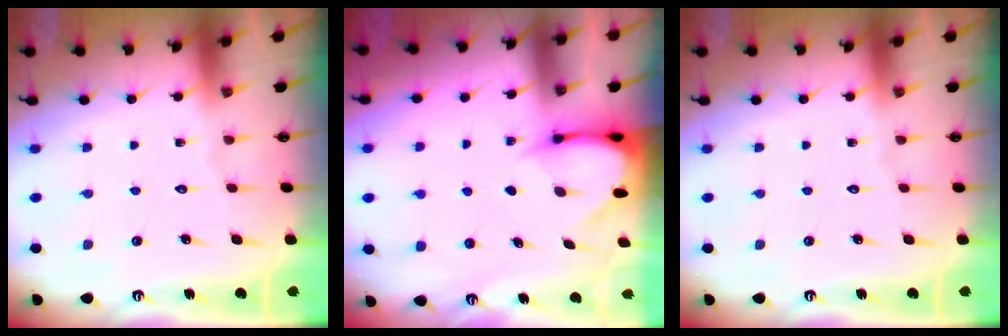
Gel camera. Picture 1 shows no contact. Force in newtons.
{"total": 3.4, "press": 3.4, "slide": 0.3}
{"total": 0.0}